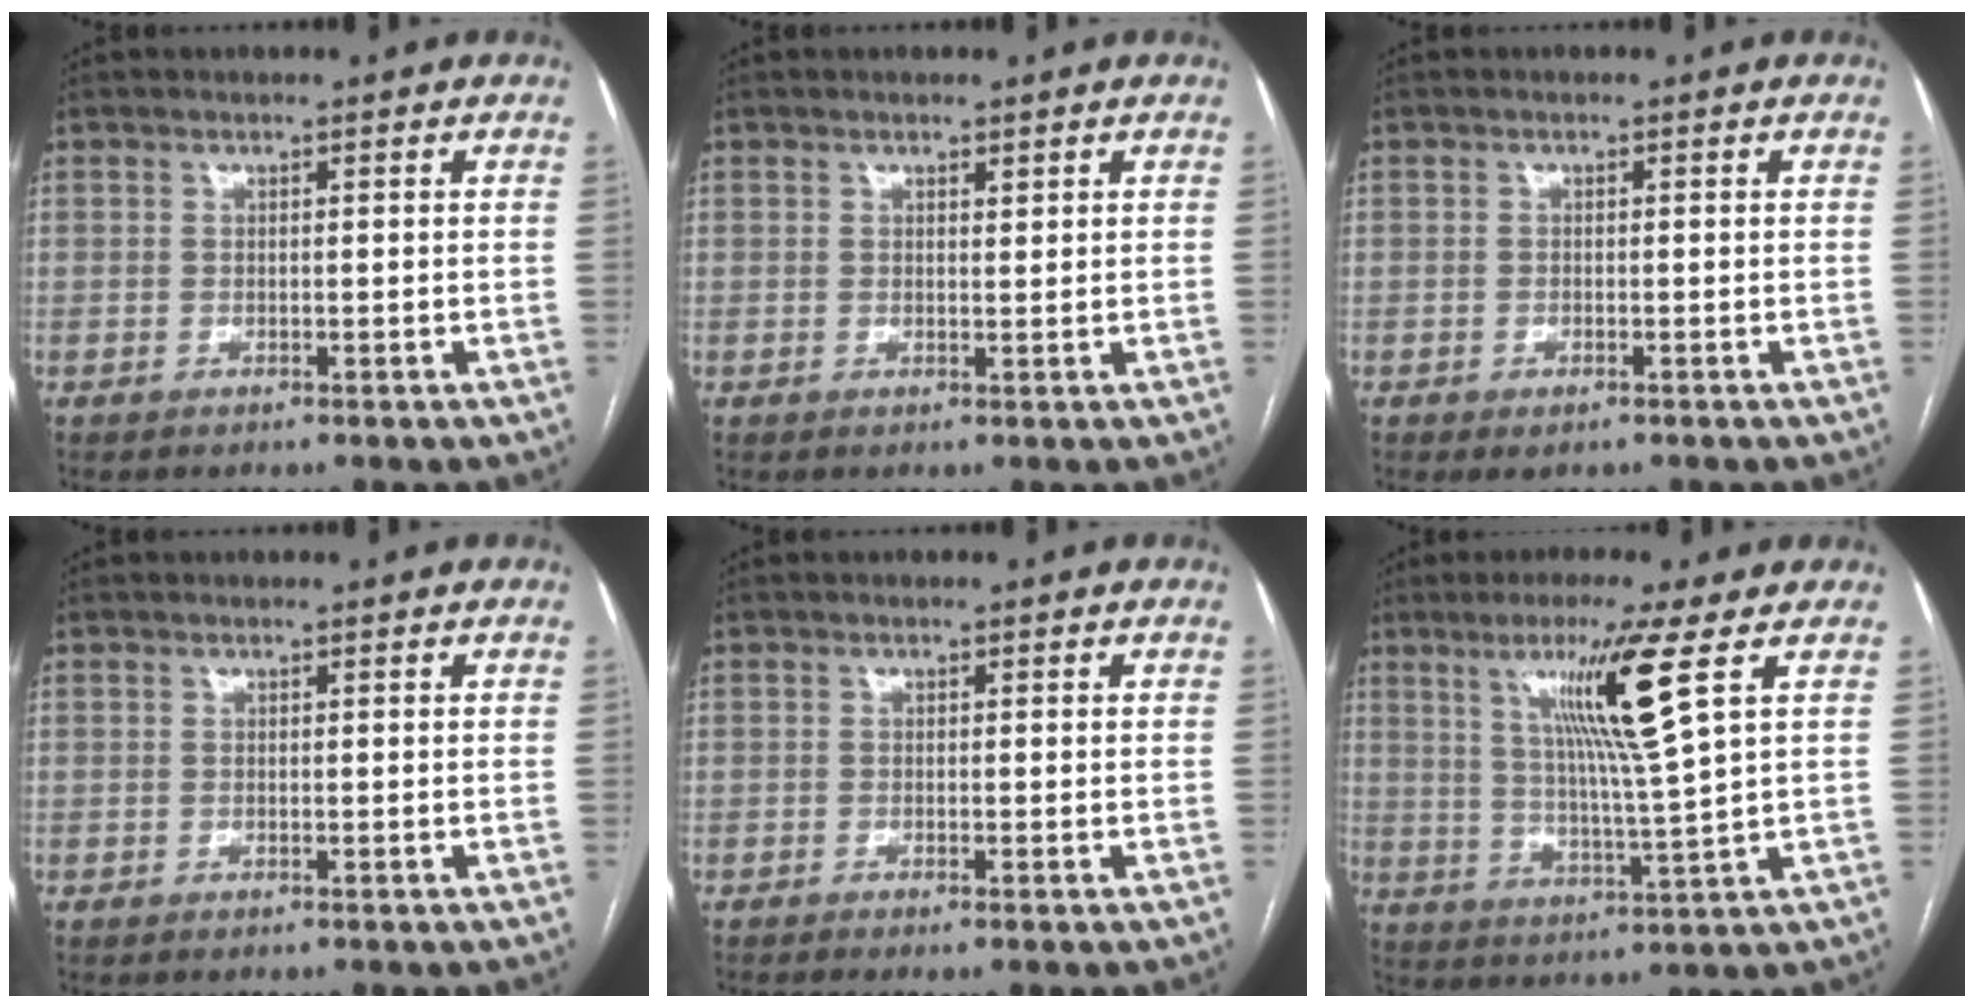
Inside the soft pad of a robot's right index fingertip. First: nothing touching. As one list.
[{"total": 0.8, "force": [0.6, 0.3, 0.5], "torque": [-0.011, -0.004, 0.010]}, {"total": 1.7, "force": [-1.0, 0.8, 1.1], "torque": [-0.016, -0.001, -0.007]}, {"total": 0.0}, {"total": 1.2, "force": [-0.8, 0.1, 0.9], "torque": [-0.019, -0.002, -0.015]}, {"total": 10.9, "force": [4.6, -2.1, 9.6], "torque": [-0.170, -0.012, 0.087]}]